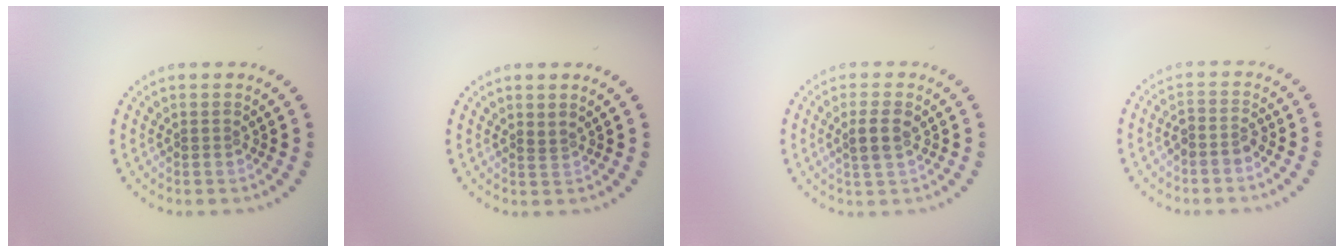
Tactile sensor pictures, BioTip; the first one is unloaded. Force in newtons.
{"total": 0.7, "press": 0.3, "slide": 0.6}
{"total": 2.3, "press": 2.1, "slide": 0.8}
{"total": 1.6, "press": 1.3, "slide": 0.9}